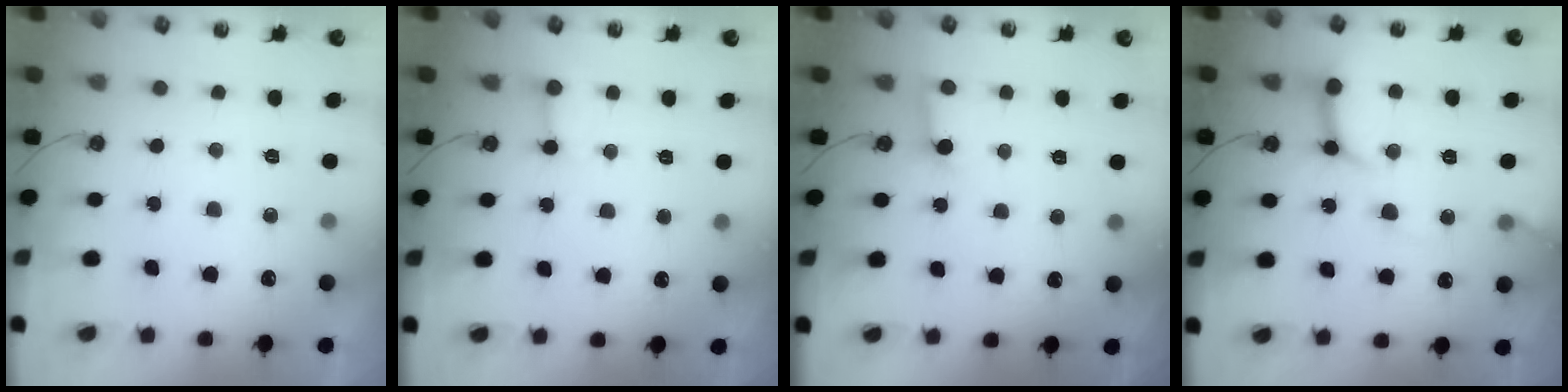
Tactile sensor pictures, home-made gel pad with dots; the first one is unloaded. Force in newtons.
{"total": 2.5, "press": 2.4, "slide": 0.4}
{"total": 2.6, "press": 2.6, "slide": 0.4}
{"total": 11.8, "press": 11.7, "slide": 1.6}